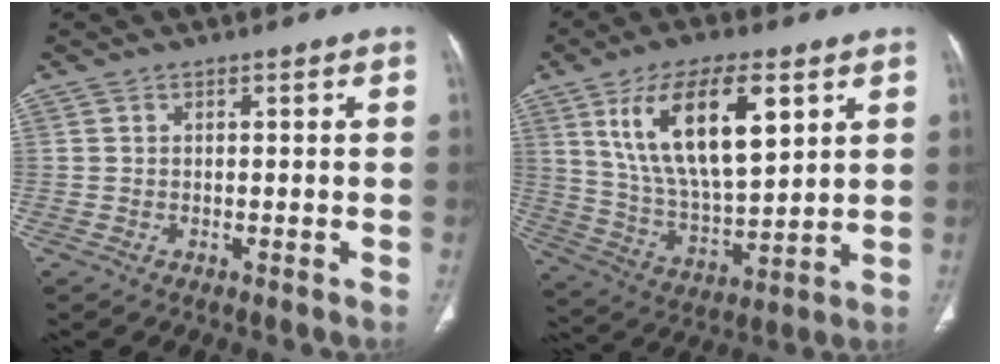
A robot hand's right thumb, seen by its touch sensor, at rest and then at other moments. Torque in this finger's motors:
{"motor_torque": [-0.41, 4.01, 1.27, 0.38, 0.21]}